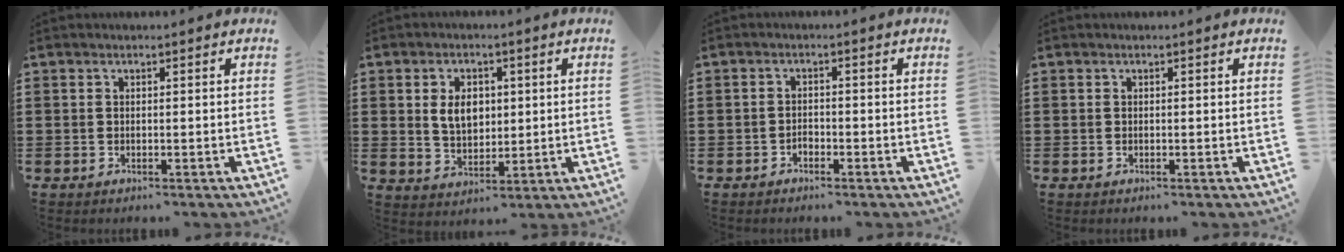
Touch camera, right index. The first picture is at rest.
{"total": 5.3, "force": [1.0, 3.7, 3.7], "torque": [-0.067, 0.008, 0.011]}
{"total": 1.3, "force": [-1.0, 0.8, 0.4], "torque": [-0.012, -0.001, -0.020]}
{"total": 0.0}